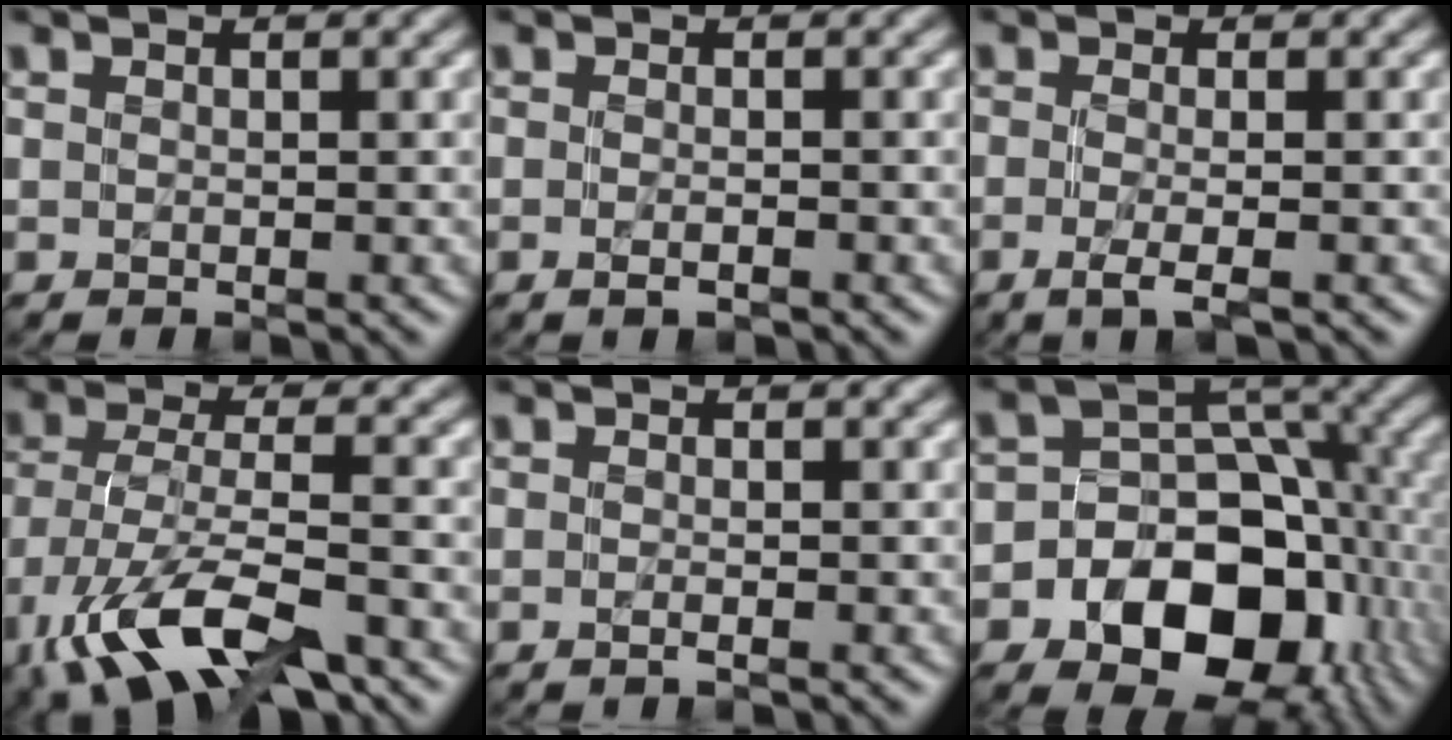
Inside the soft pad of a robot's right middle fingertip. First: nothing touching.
{"total": 1.3, "force": [-0.6, 0.3, 1.1], "torque": [-0.019, -0.006, -0.012]}
{"total": 2.6, "force": [-0.8, 0.7, 2.4], "torque": [-0.040, -0.008, -0.020]}
{"total": 11.0, "force": [-6.2, 4.5, 7.9], "torque": [-0.159, -0.018, -0.109]}
{"total": 1.1, "force": [-0.2, 0.4, 1.0], "torque": [-0.011, -0.006, -0.010]}
{"total": 13.4, "force": [-4.8, 9.5, 8.2], "torque": [-0.120, -0.004, -0.086]}